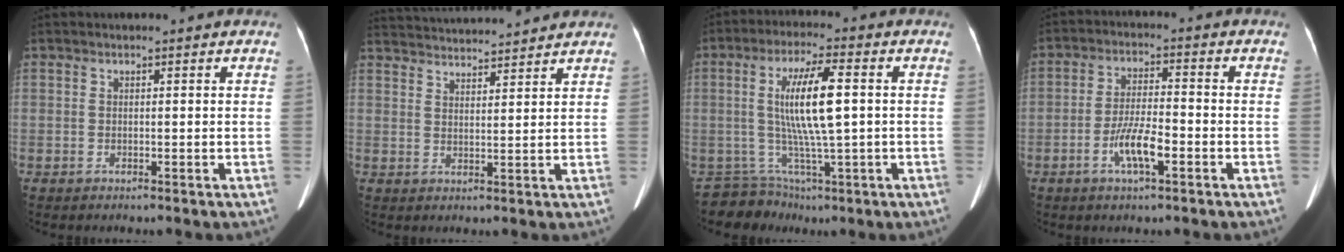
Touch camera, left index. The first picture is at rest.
{"total": 13.8, "force": [13.2, 0.7, 3.9], "torque": [-0.074, 0.022, 0.199]}
{"total": 9.3, "force": [-0.4, 3.3, 8.7], "torque": [-0.174, 0.007, 0.009]}
{"total": 6.3, "force": [-3.2, 1.0, 5.4], "torque": [-0.104, -0.008, -0.056]}